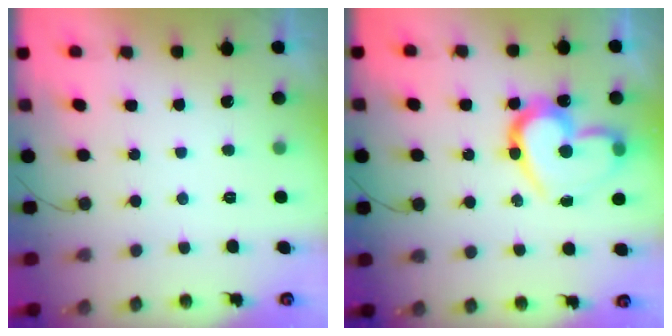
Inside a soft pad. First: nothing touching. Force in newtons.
{"total": 18.4, "press": 18.2, "slide": 2.0}